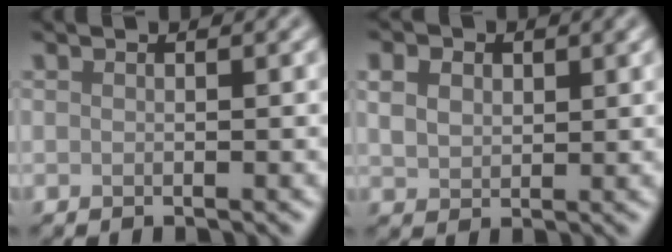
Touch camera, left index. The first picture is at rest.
{"total": 3.0, "force": [1.2, 2.2, 1.6], "torque": [-0.033, 0.003, 0.016]}